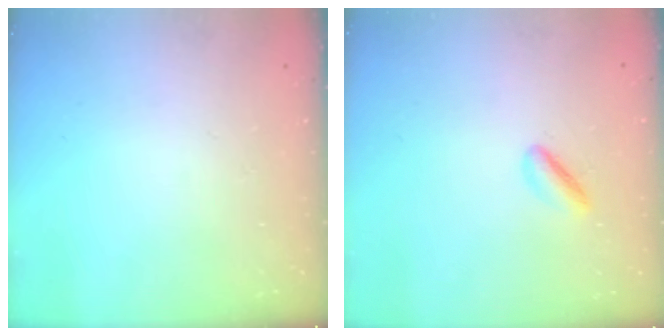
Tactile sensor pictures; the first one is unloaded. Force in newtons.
{"total": 3.4, "press": 3.4, "slide": 0.5}